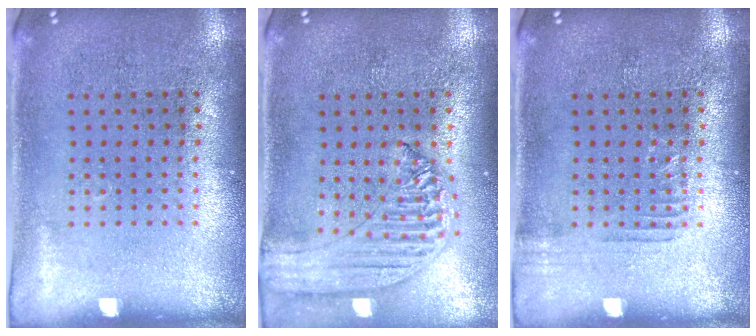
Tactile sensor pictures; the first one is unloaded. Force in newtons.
{"total": 1.5, "press": 1.4, "slide": 0.3}
{"total": 0.9, "press": 0.9, "slide": 0.2}